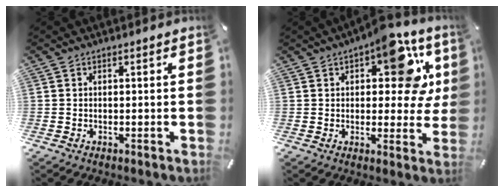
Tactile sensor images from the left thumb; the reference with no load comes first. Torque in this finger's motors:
{"motor_torque": [1.44, 1.51, 1.24, -0.61, 0.10]}